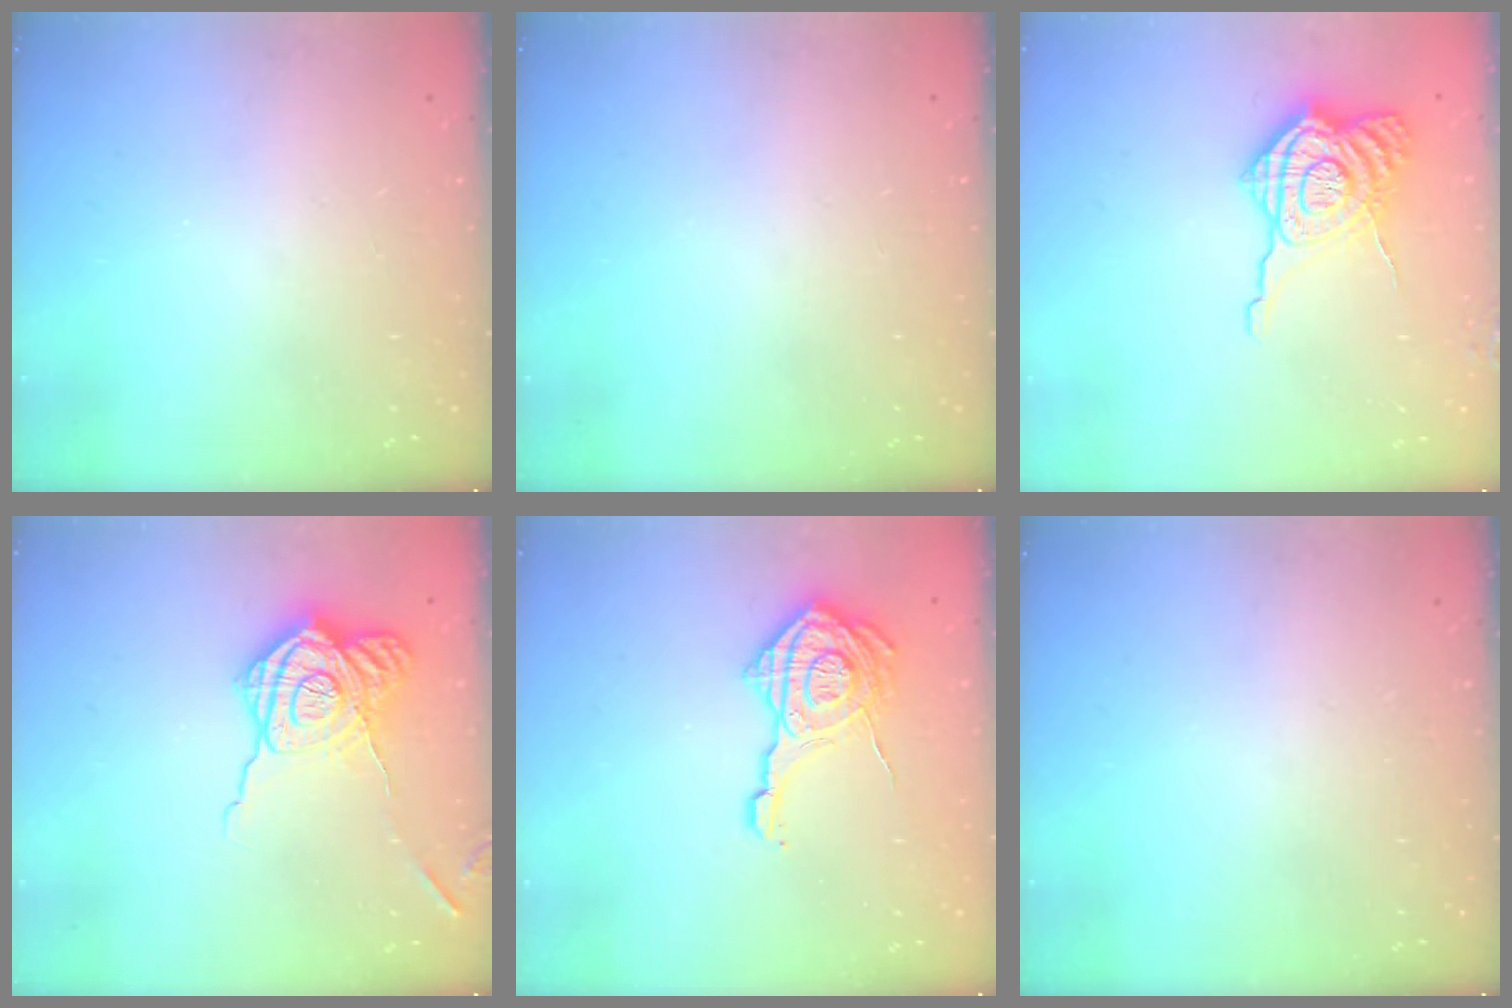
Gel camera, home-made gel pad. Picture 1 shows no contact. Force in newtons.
{"total": 0.0}
{"total": 12.9, "press": 12.8, "slide": 1.3}
{"total": 18.6, "press": 18.6, "slide": 1.4}
{"total": 18.4, "press": 18.3, "slide": 1.1}
{"total": 0.0}